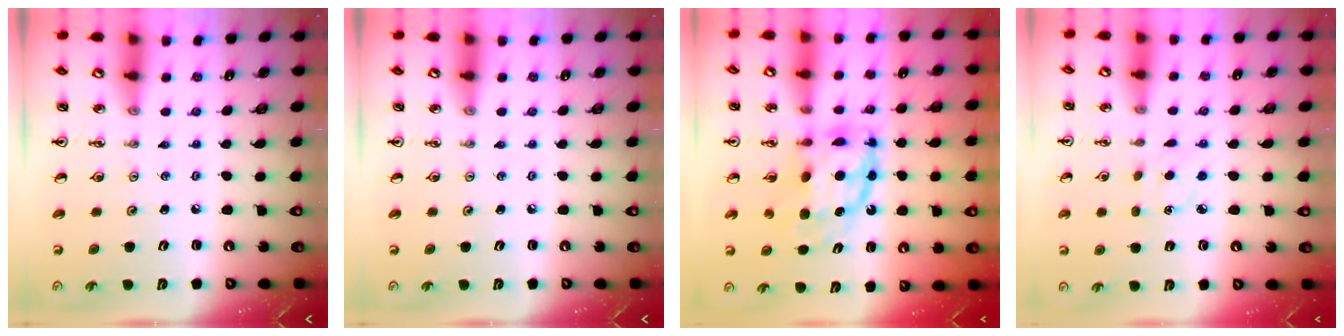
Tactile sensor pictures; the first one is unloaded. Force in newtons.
{"total": 0.0}
{"total": 11.2, "press": 11.2, "slide": 0.8}
{"total": 2.7, "press": 2.7, "slide": 0.4}